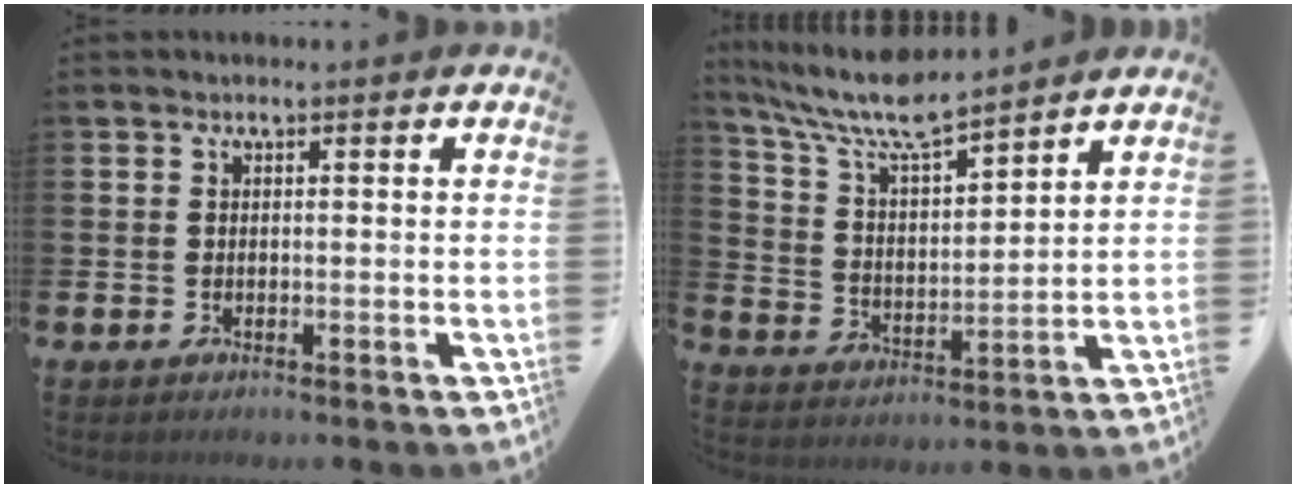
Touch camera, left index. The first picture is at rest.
{"total": 8.6, "force": [7.8, 1.4, 3.3], "torque": [-0.098, -0.042, 0.140]}